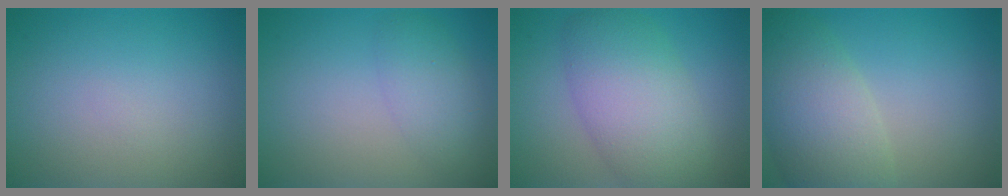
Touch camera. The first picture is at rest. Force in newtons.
{"total": 2.7, "press": 2.7, "slide": 0.1}
{"total": 7.3, "press": 7.3, "slide": 0.4}
{"total": 7.0, "press": 7.0, "slide": 0.6}